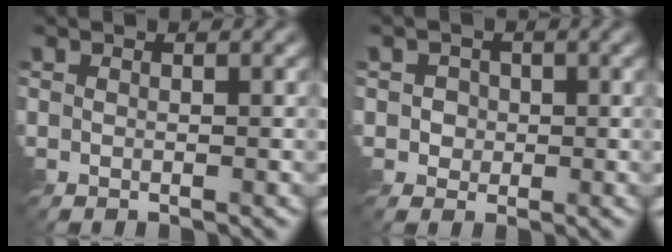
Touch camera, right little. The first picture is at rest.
{"total": 2.4, "force": [0.4, 2.2, 0.8], "torque": [-0.013, 0.005, 0.006]}